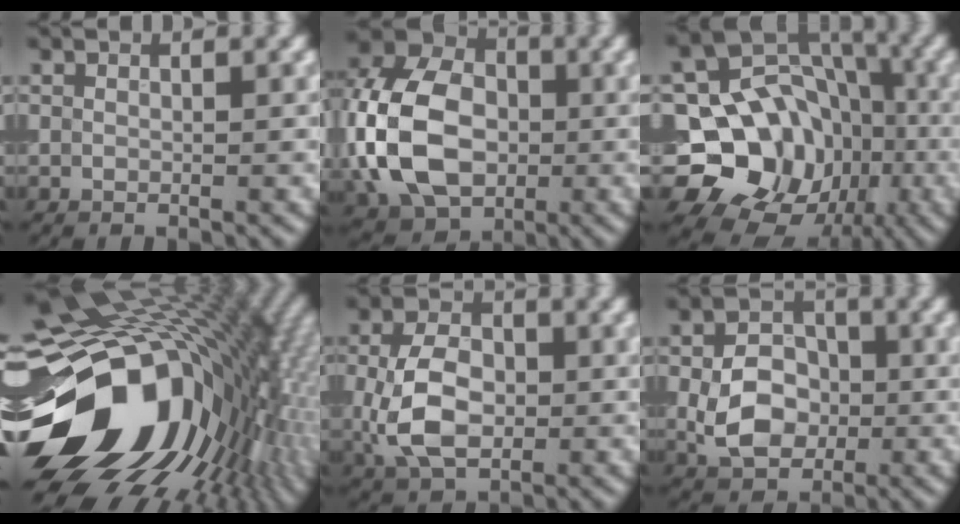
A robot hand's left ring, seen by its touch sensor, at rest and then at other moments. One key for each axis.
{"total": 12.7, "fx": -1.2, "fy": 9.2, "fz": 8.7, "tx": -0.203, "ty": 0.005, "tz": -0.034}
{"total": 14.6, "fx": -4.3, "fy": 12.7, "fz": 5.8, "tx": -0.092, "ty": -0.012, "tz": -0.100}
{"total": 19.5, "fx": -1.5, "fy": 13.7, "fz": 13.7, "tx": -0.234, "ty": -0.026, "tz": -0.015}
{"total": 6.4, "fx": -0.4, "fy": 4.3, "fz": 4.8, "tx": -0.106, "ty": -0.003, "tz": -0.010}
{"total": 5.8, "fx": -1.0, "fy": 4.3, "fz": 3.8, "tx": -0.073, "ty": 0.000, "tz": -0.021}